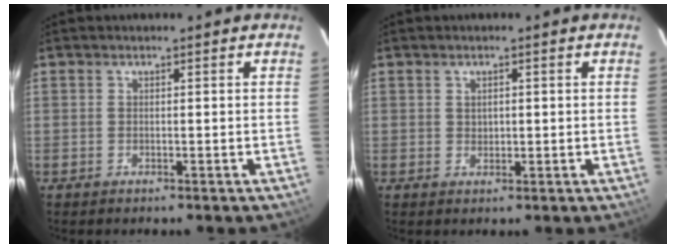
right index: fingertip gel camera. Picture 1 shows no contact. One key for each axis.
{"total": 1.4, "fx": 0.4, "fy": 1.1, "fz": 0.7, "tx": -0.010, "ty": 0.004, "tz": 0.008}